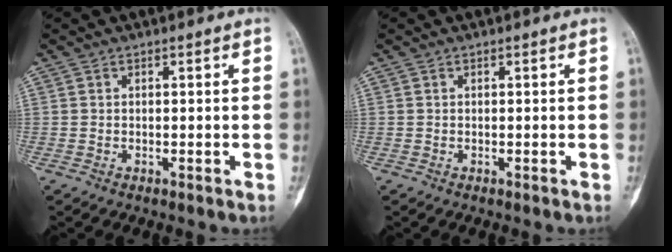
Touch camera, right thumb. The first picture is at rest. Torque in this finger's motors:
{"motor_torque": [0.01, 0.01, -0.04, -0.05, 0.00]}